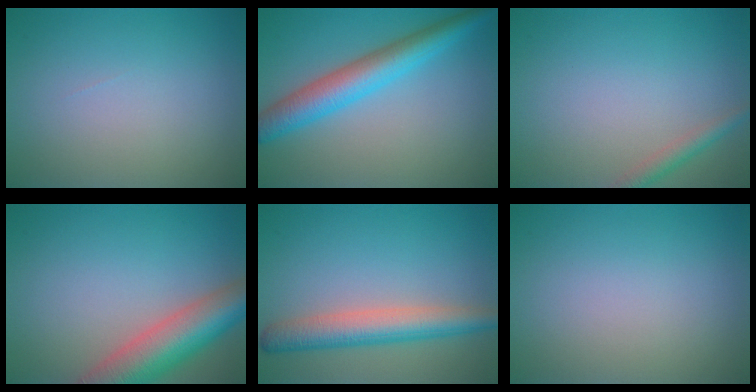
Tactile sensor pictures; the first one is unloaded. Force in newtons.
{"total": 5.5, "press": 5.5, "slide": 0.1}
{"total": 1.8, "press": 1.8, "slide": 0.1}
{"total": 8.2, "press": 8.2, "slide": 0.6}
{"total": 5.0, "press": 5.0, "slide": 0.3}
{"total": 0.0}